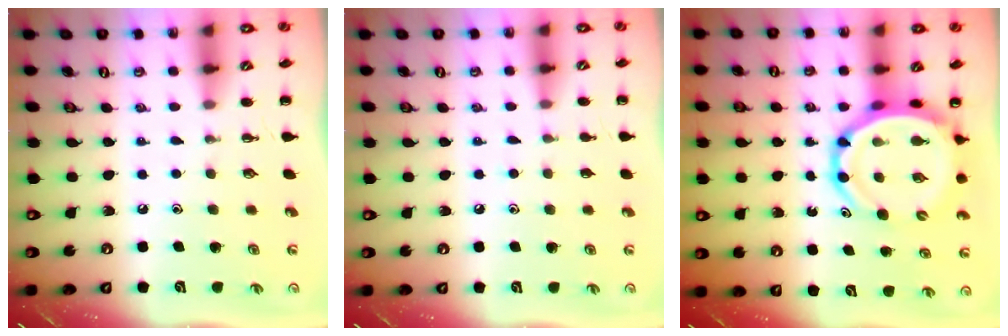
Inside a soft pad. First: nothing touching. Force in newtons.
{"total": 3.8, "press": 3.4, "slide": 1.6}
{"total": 11.6, "press": 11.1, "slide": 3.5}